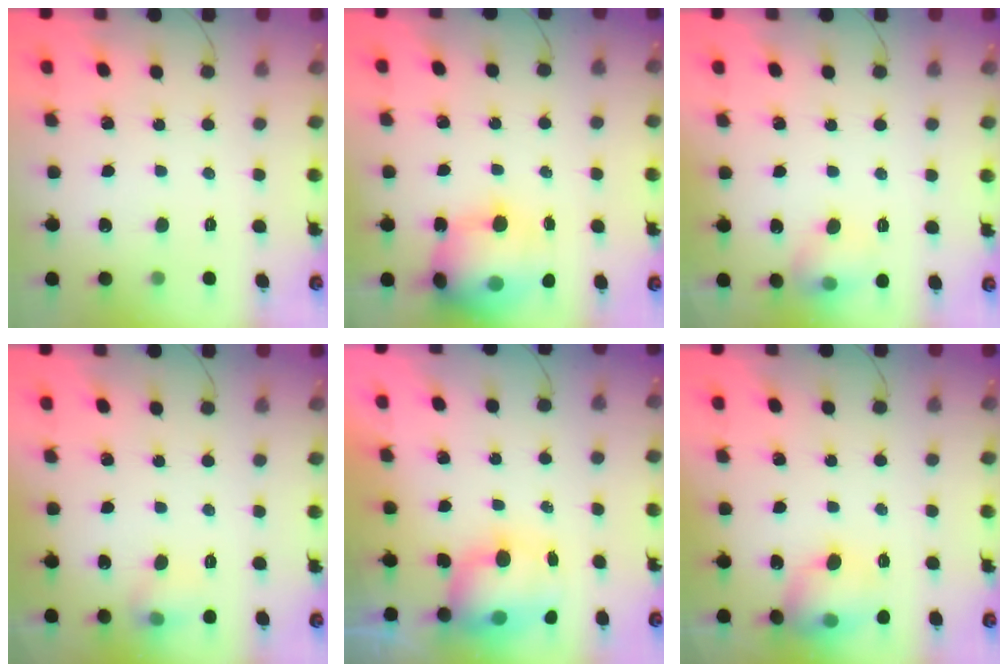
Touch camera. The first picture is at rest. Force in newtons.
{"total": 19.0, "press": 16.9, "slide": 8.7}
{"total": 9.3, "press": 9.2, "slide": 1.4}
{"total": 7.2, "press": 7.1, "slide": 1.4}
{"total": 8.8, "press": 8.4, "slide": 2.7}
{"total": 11.9, "press": 11.7, "slide": 1.9}